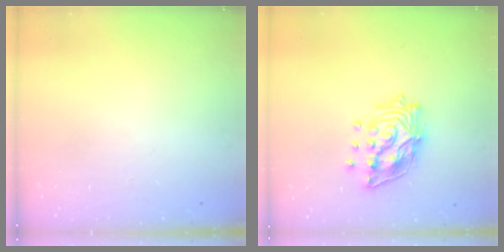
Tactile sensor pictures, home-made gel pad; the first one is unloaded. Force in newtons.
{"total": 16.0, "press": 15.9, "slide": 2.0}